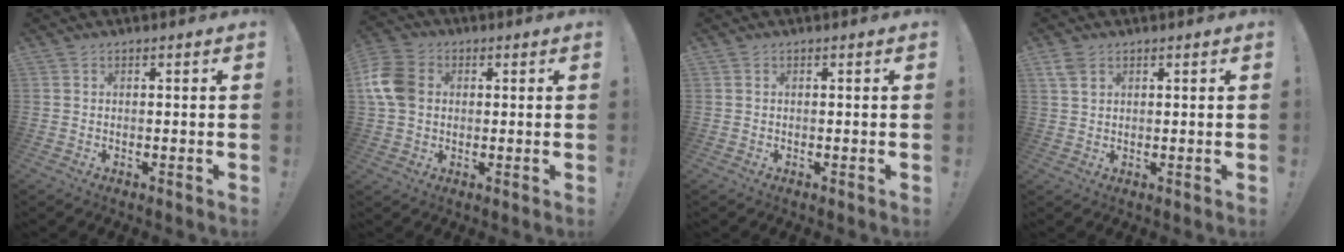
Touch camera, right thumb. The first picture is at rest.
{"total": 11.1, "force": [1.5, 8.6, 6.9], "torque": [-0.136, 0.009, 0.031]}
{"total": 0.0}
{"total": 3.4, "force": [1.9, 2.0, 2.0], "torque": [-0.037, -0.003, 0.037]}